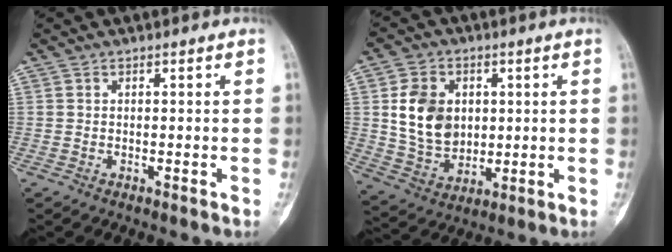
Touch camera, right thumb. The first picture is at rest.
{"total": 12.1, "force": [2.1, 9.3, 7.4], "torque": [-0.102, -0.012, 0.049]}